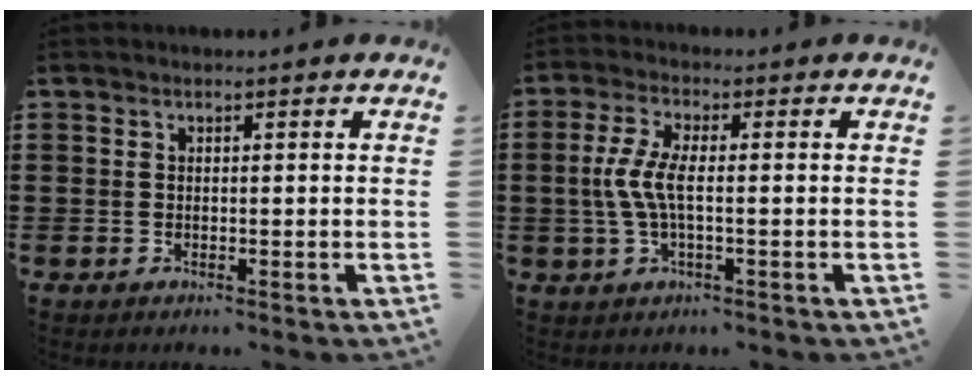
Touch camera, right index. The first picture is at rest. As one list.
[{"total": 5.5, "force": [-0.6, 1.4, 5.3], "torque": [-0.130, -0.009, -0.022]}]